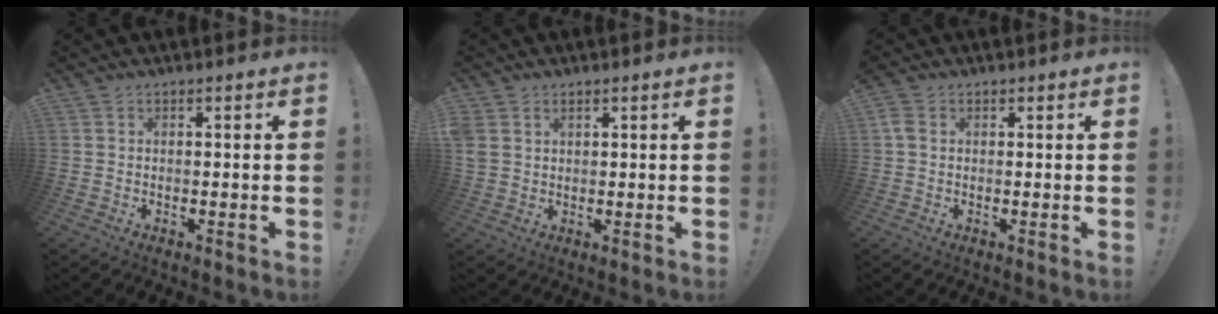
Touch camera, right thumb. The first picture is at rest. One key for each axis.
{"total": 3.6, "fx": 1.7, "fy": 2.7, "fz": 1.7, "tx": -0.033, "ty": -0.002, "tz": 0.037}
{"total": 3.2, "fx": 0.9, "fy": 2.2, "fz": 2.1, "tx": -0.038, "ty": 0.006, "tz": 0.017}